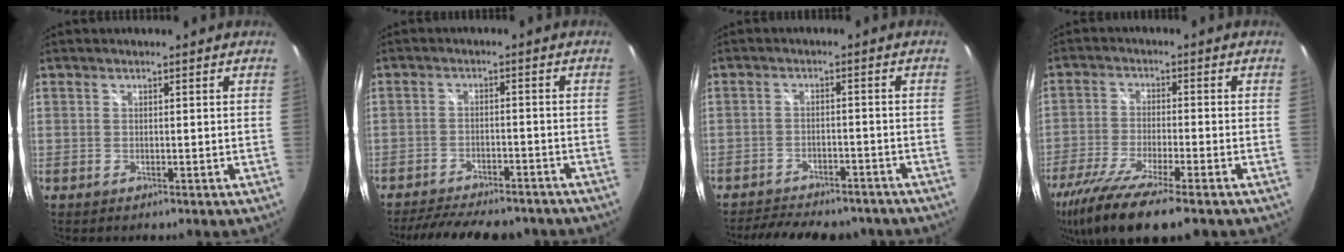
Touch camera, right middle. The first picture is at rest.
{"total": 16.0, "force": [-13.5, 4.8, 7.1], "torque": [-0.144, -0.017, -0.183]}
{"total": 14.4, "force": [-12.2, 4.8, 5.9], "torque": [-0.126, -0.008, -0.160]}
{"total": 15.9, "force": [-11.6, 2.6, 10.5], "torque": [-0.221, -0.055, -0.208]}